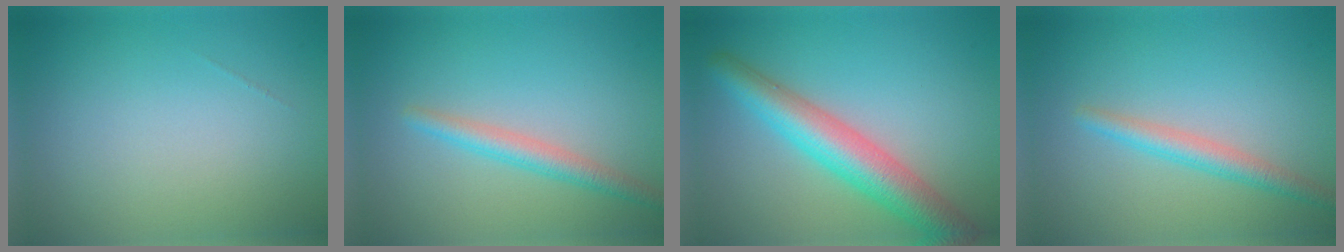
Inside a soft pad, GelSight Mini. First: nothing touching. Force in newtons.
{"total": 2.5, "press": 2.5, "slide": 0.1}
{"total": 6.3, "press": 6.3, "slide": 0.1}
{"total": 2.5, "press": 2.5, "slide": 0.1}